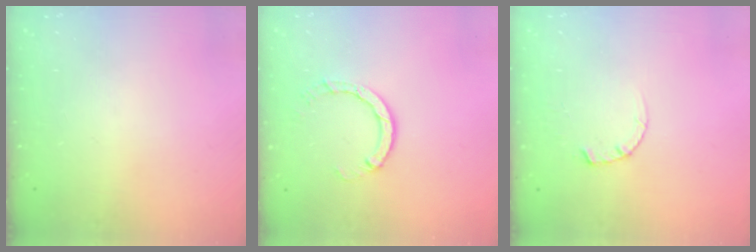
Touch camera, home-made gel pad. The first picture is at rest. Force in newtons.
{"total": 4.5, "press": 4.5, "slide": 0.3}
{"total": 2.4, "press": 2.4, "slide": 0.3}